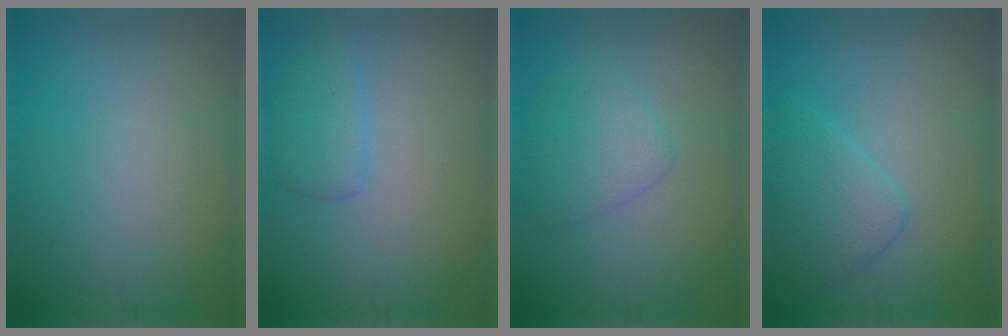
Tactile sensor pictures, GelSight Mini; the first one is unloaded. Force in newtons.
{"total": 1.9, "press": 1.9, "slide": 0.1}
{"total": 2.5, "press": 2.5, "slide": 0.1}
{"total": 3.2, "press": 3.2, "slide": 0.1}